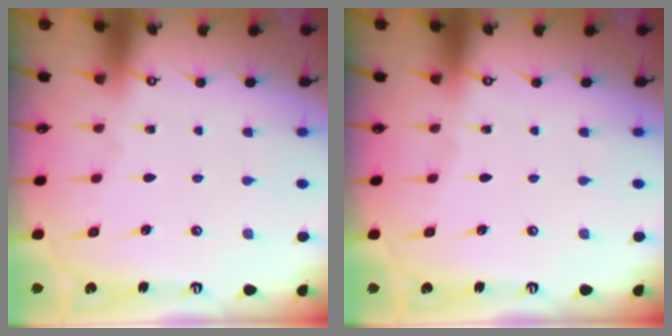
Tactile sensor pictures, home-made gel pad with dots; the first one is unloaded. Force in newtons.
{"total": 0.0}